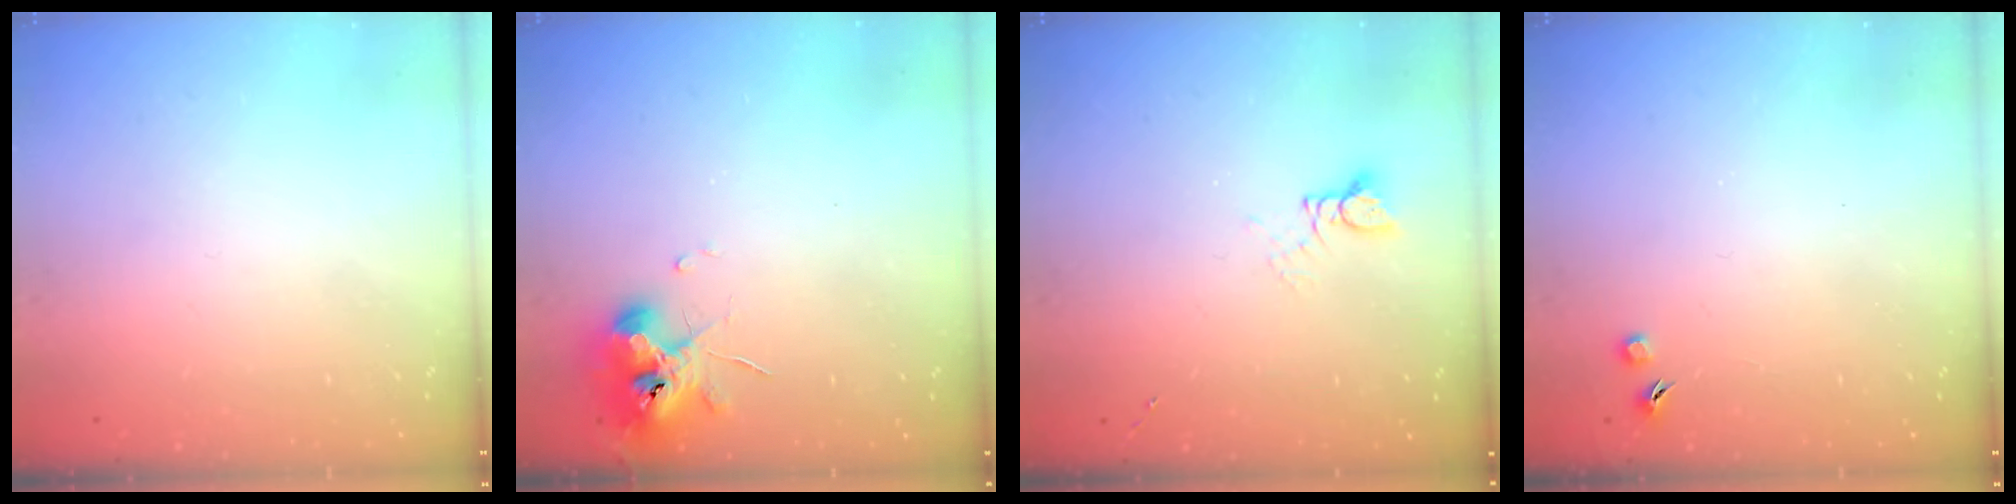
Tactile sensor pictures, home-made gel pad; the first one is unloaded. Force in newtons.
{"total": 10.0, "press": 9.9, "slide": 1.4}
{"total": 2.4, "press": 2.4, "slide": 0.3}
{"total": 3.0, "press": 2.9, "slide": 0.5}